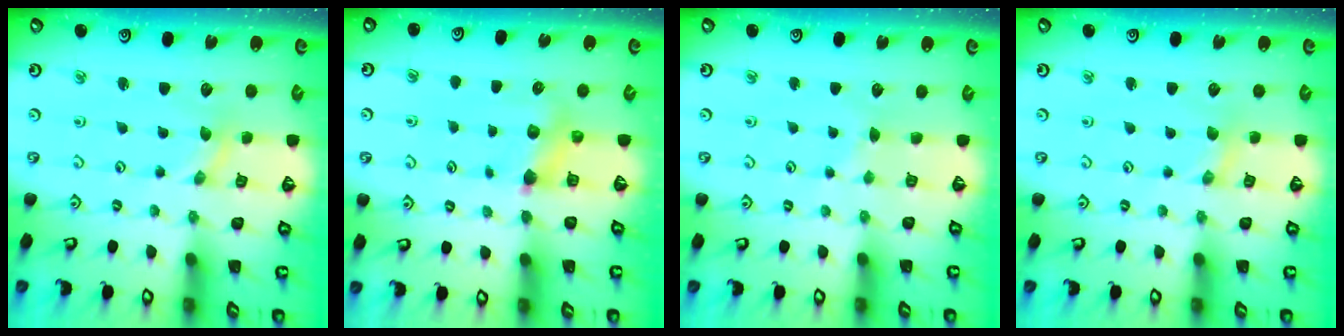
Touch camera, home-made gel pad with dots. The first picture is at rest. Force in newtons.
{"total": 5.9, "press": 5.9, "slide": 0.2}
{"total": 2.2, "press": 2.2, "slide": 0.3}
{"total": 0.8, "press": 0.8, "slide": 0.2}